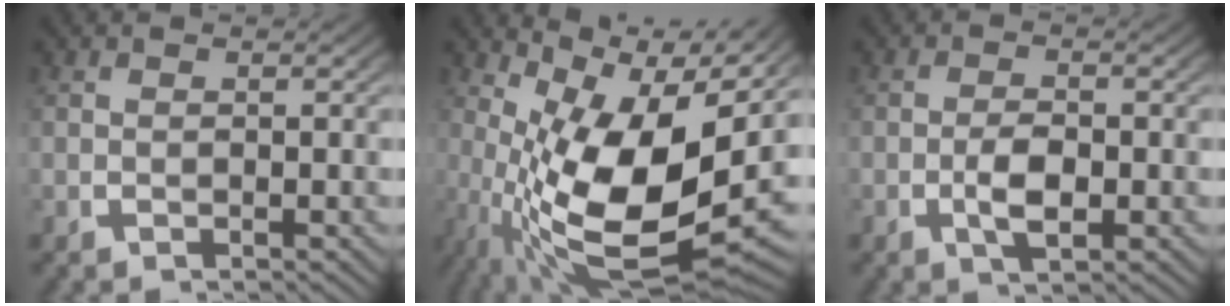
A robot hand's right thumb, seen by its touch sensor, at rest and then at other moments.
{"total": 15.7, "force": [0.0, 8.1, 13.5], "torque": [-0.243, -0.057, 0.036]}
{"total": 3.1, "force": [-0.7, 1.7, 2.5], "torque": [-0.049, -0.011, -0.008]}